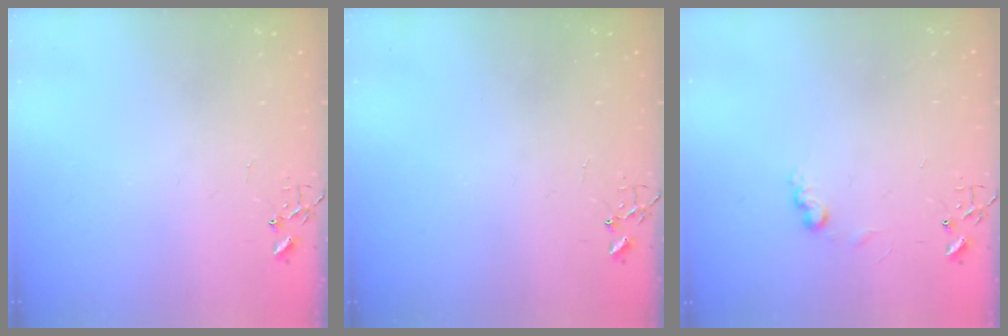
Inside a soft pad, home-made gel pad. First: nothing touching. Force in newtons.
{"total": 0.0}
{"total": 6.6, "press": 6.5, "slide": 0.9}